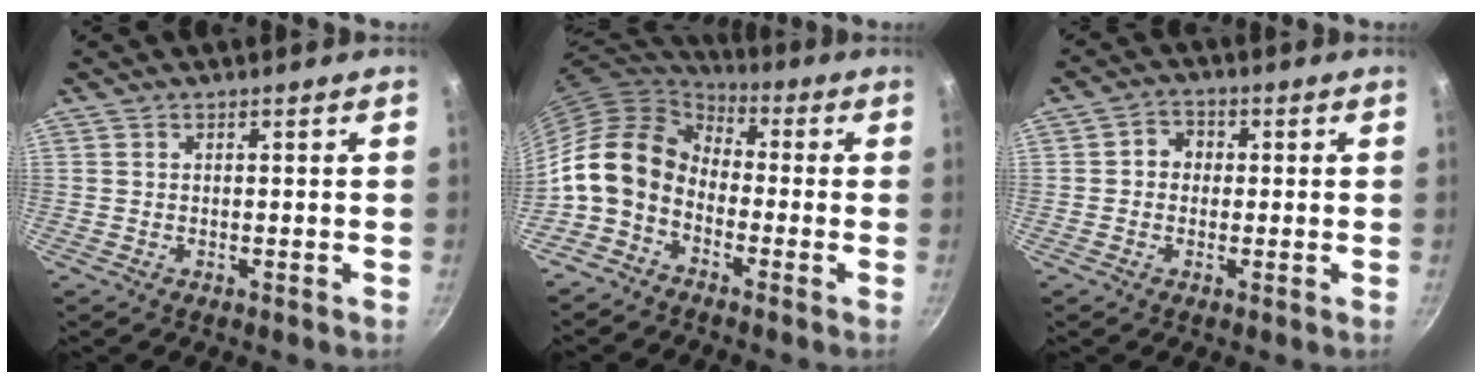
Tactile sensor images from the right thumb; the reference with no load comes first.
{"total": 12.9, "force": [-2.8, 9.6, 8.1], "torque": [-0.128, 0.046, -0.075]}
{"total": 3.8, "force": [0.2, 3.4, 1.7], "torque": [-0.004, 0.008, -0.006]}